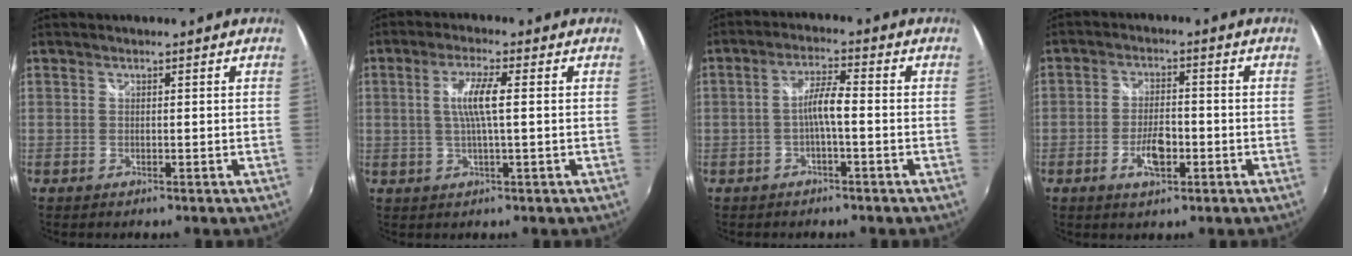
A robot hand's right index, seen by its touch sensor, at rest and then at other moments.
{"total": 5.9, "force": [0.6, 0.4, 5.8], "torque": [-0.111, 0.000, 0.013]}
{"total": 4.3, "force": [-1.2, 0.4, 4.1], "torque": [-0.083, 0.008, -0.023]}
{"total": 6.1, "force": [-2.4, 2.6, 4.9], "torque": [-0.101, -0.002, -0.040]}